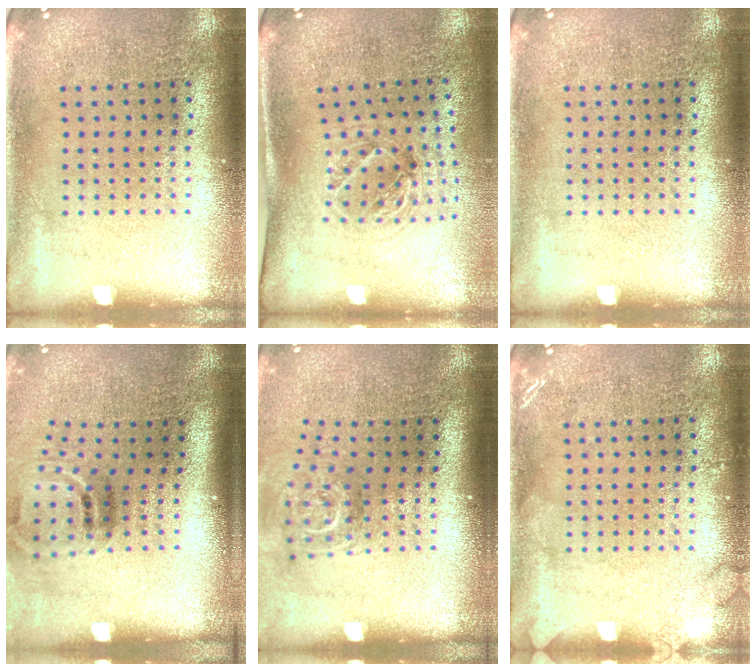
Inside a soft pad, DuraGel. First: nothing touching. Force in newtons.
{"total": 1.1, "press": 1.1, "slide": 0.4}
{"total": 0.0}
{"total": 2.0, "press": 1.2, "slide": 1.6}
{"total": 1.9, "press": 1.3, "slide": 1.3}
{"total": 1.3, "press": 1.3, "slide": 0.2}